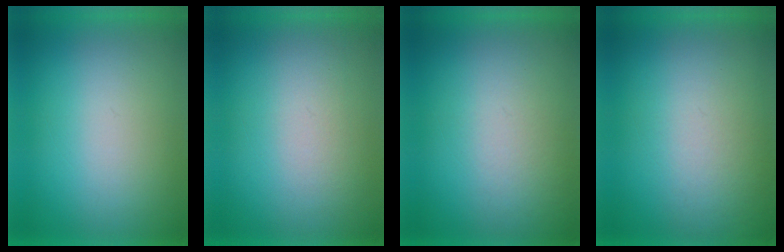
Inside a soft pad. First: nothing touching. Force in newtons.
{"total": 1.5}
{"total": 3.3}
{"total": 3.5}